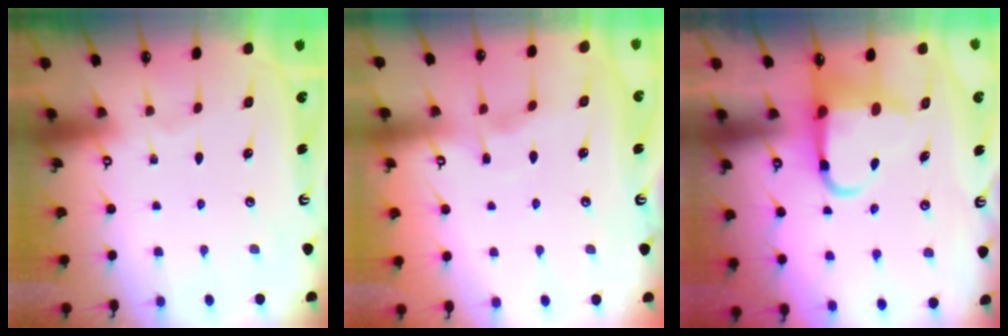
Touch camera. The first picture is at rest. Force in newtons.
{"total": 2.4, "press": 2.4, "slide": 0.3}
{"total": 6.8, "press": 6.6, "slide": 1.6}